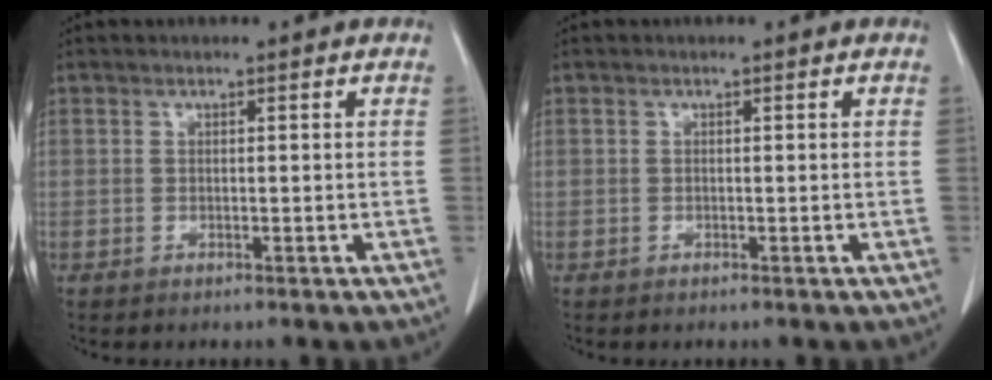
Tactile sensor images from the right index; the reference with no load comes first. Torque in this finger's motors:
{"motor_torque": [0.14, 0.13, 0.10, 0.03]}